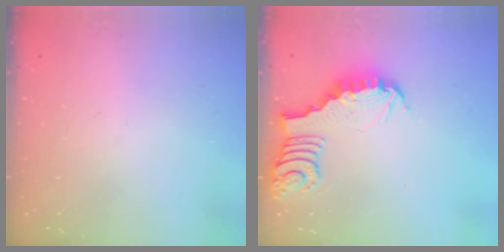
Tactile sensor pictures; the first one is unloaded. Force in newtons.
{"total": 3.7, "press": 3.7, "slide": 0.1}